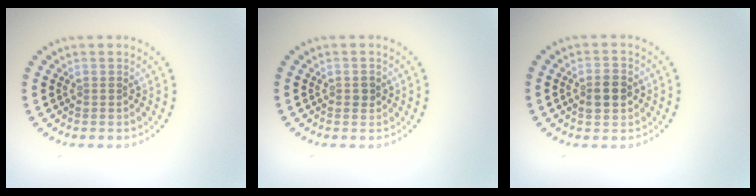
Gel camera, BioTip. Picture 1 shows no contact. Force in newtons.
{"total": 1.0, "press": 1.0, "slide": 0.2}
{"total": 2.9, "press": 2.9, "slide": 0.1}